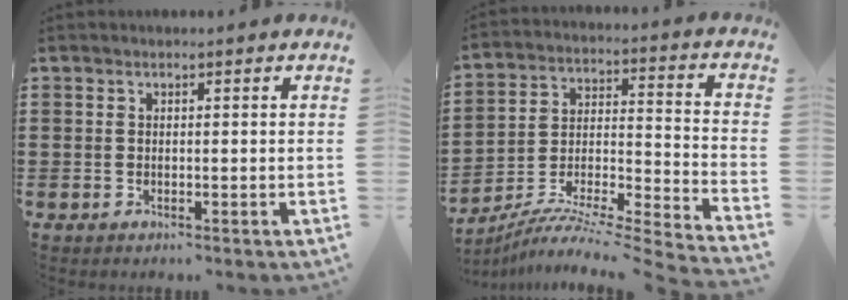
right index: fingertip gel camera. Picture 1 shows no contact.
{"total": 7.1, "force": [-6.4, -0.1, 3.0], "torque": [-0.055, -0.005, -0.135]}